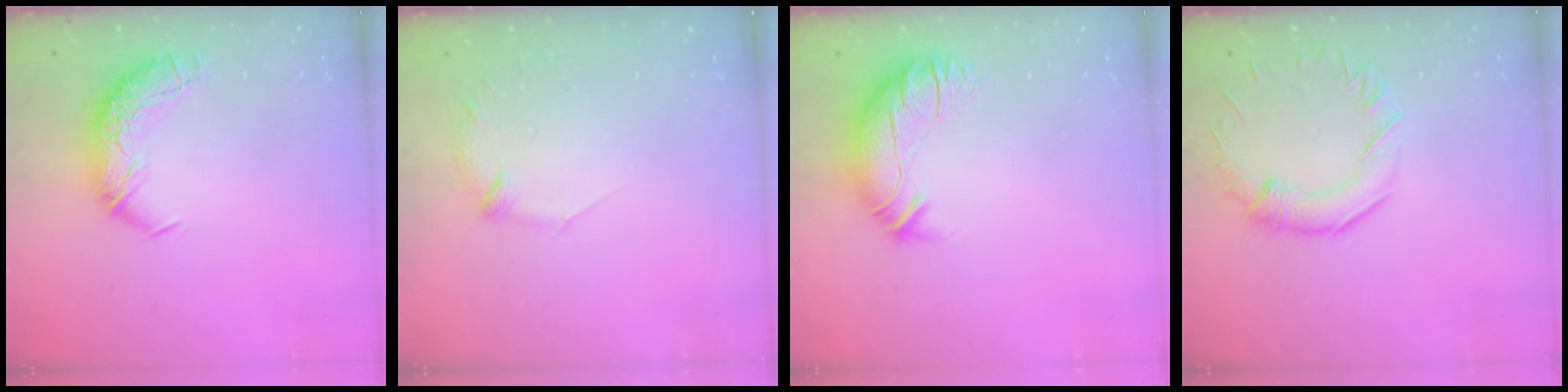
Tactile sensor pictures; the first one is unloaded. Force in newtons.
{"total": 7.9, "press": 7.9, "slide": 0.7}
{"total": 2.6, "press": 0.9, "slide": 2.5}
{"total": 0.7, "press": 0.0, "slide": 0.7}